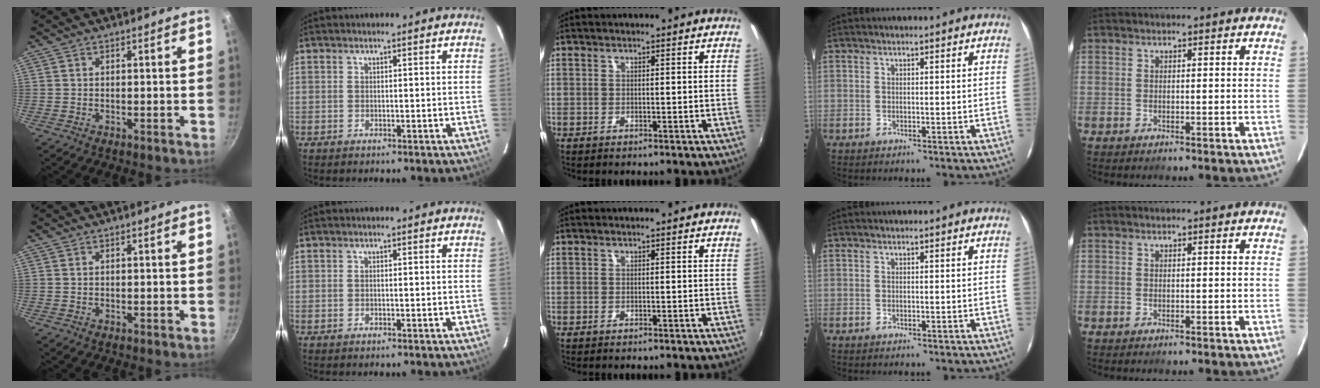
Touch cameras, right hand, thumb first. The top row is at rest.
{}